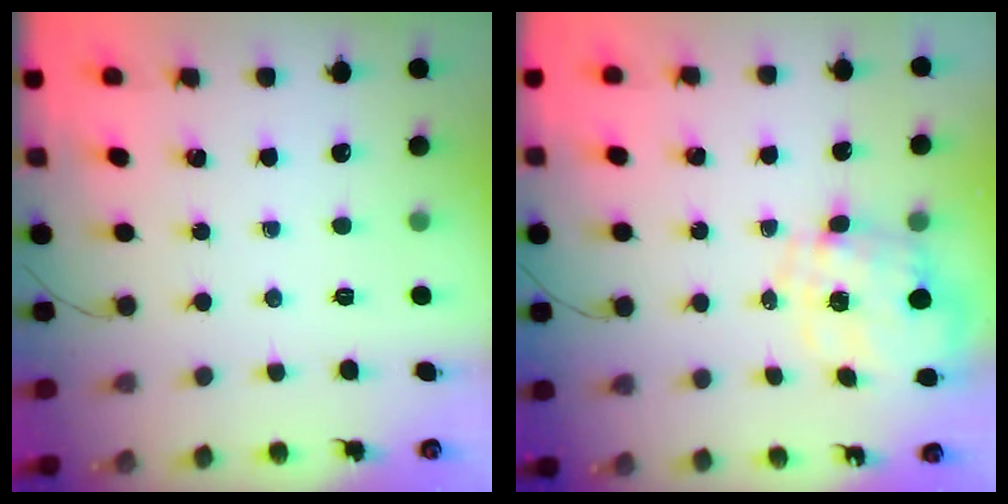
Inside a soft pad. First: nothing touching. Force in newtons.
{"total": 2.9, "press": 2.7, "slide": 1.1}